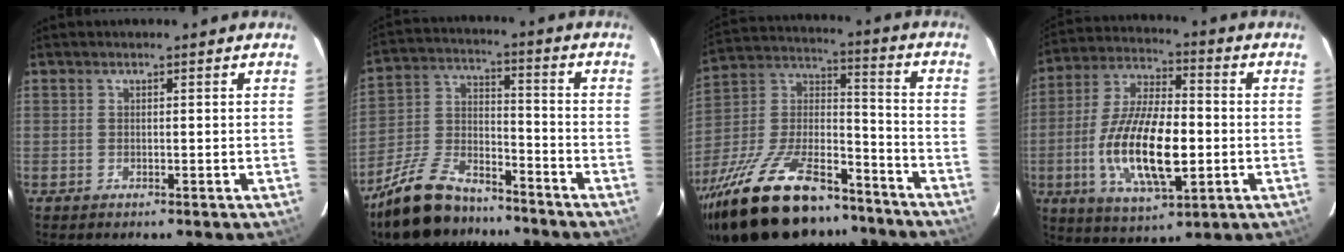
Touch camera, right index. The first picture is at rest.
{"total": 17.1, "force": [-13.1, 7.2, 8.3], "torque": [-0.188, 0.003, -0.229]}
{"total": 27.8, "force": [-20.1, 11.2, 15.6], "torque": [-0.305, -0.001, -0.315]}
{"total": 18.4, "force": [-3.6, 7.3, 16.5], "torque": [-0.333, -0.009, -0.062]}